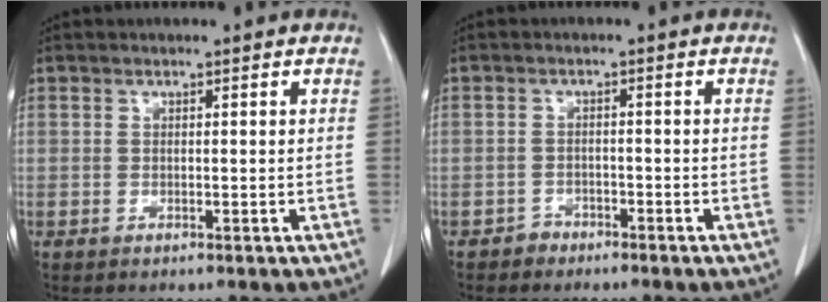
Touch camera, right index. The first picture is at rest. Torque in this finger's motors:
{"motor_torque": [0.11, -0.06, 0.02, 0.01]}